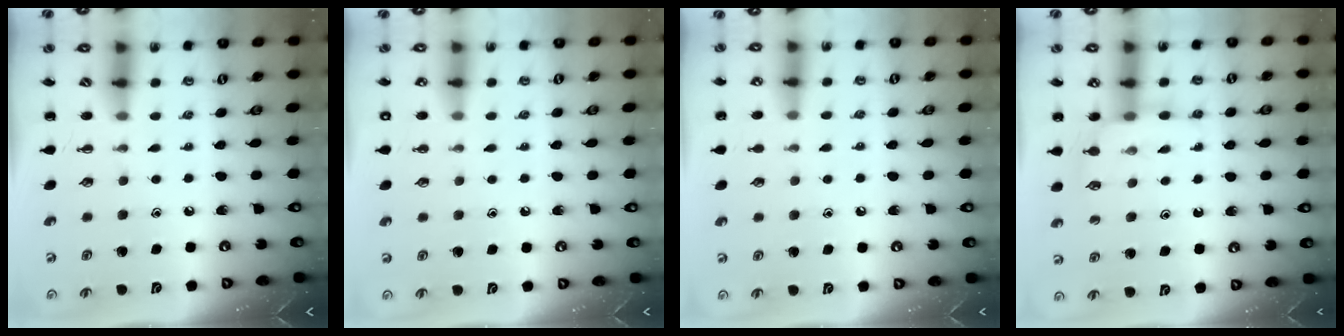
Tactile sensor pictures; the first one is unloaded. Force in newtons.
{"total": 1.4, "press": 1.4, "slide": 0.1}
{"total": 6.2, "press": 5.8, "slide": 2.1}
{"total": 8.0, "press": 8.0, "slide": 0.7}